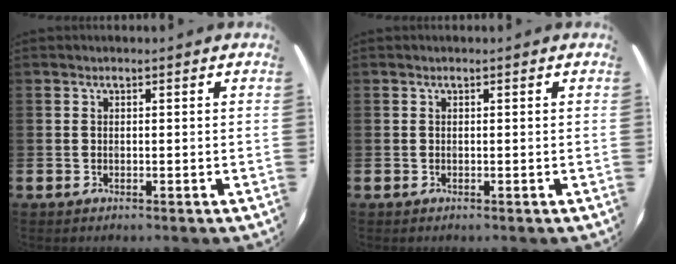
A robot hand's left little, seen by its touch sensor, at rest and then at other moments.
{"total": 0.0}